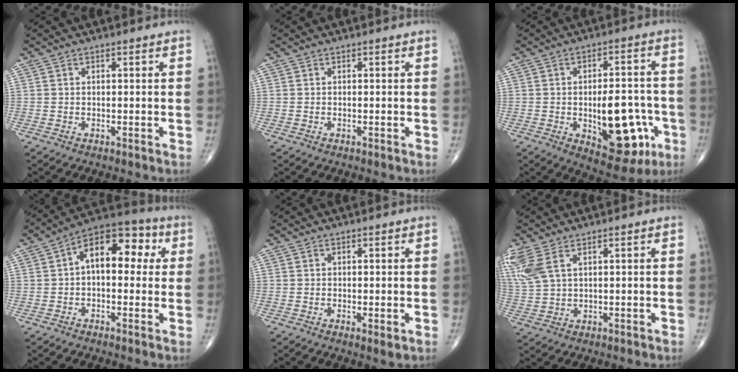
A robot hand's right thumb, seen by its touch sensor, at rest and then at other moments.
{"total": 0.0}
{"total": 15.7, "force": [-4.1, 7.7, 13.0], "torque": [-0.145, 0.022, -0.042]}
{"total": 13.0, "force": [2.2, 7.5, 10.4], "torque": [-0.121, 0.037, 0.020]}
{"total": 1.5, "force": [-0.2, 0.4, 1.4], "torque": [-0.025, -0.007, -0.003]}
{"total": 8.4, "force": [4.2, 3.8, 6.2], "torque": [-0.167, 0.001, 0.097]}